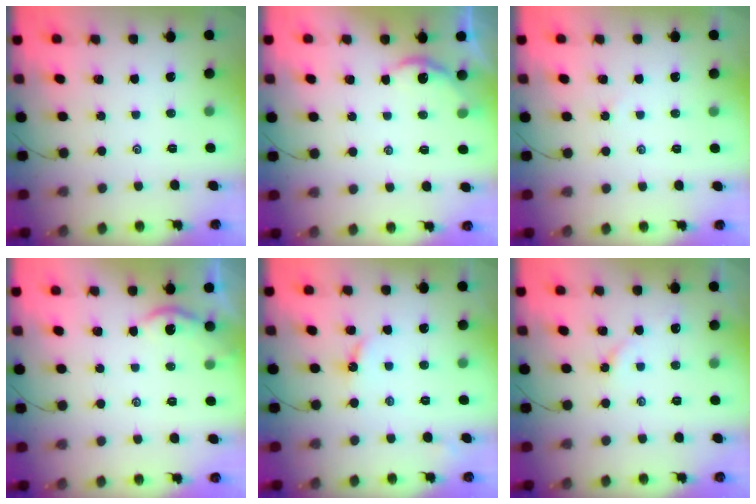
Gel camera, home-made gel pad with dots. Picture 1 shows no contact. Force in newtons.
{"total": 3.2, "press": 3.2, "slide": 0.2}
{"total": 3.8, "press": 3.8, "slide": 0.4}
{"total": 1.8, "press": 1.8, "slide": 0.3}
{"total": 2.8, "press": 2.8, "slide": 0.2}
{"total": 3.9, "press": 3.9, "slide": 0.6}